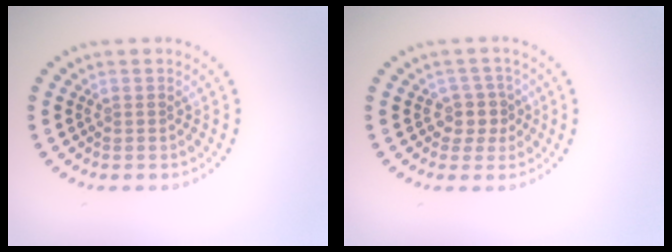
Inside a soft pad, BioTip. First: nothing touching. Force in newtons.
{"total": 2.1, "press": 1.7, "slide": 1.3}